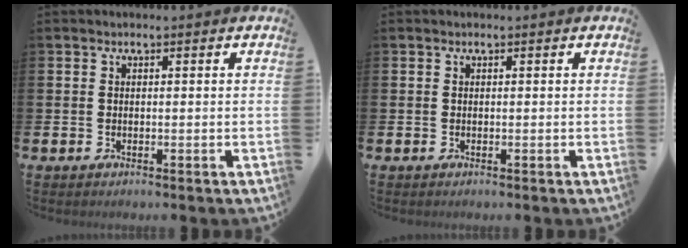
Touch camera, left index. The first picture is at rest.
{"total": 0.0}